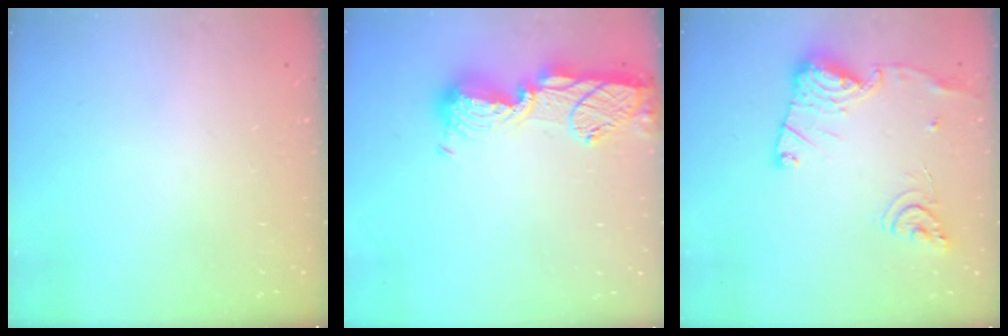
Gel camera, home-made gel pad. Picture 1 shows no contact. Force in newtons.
{"total": 14.0, "press": 13.9, "slide": 1.0}
{"total": 16.1, "press": 16.1, "slide": 1.6}